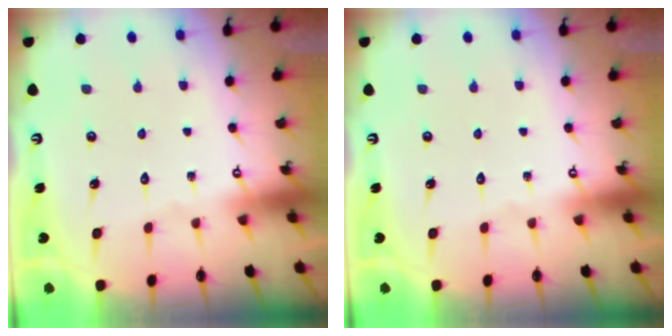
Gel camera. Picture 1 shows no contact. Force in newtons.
{"total": 0.0}